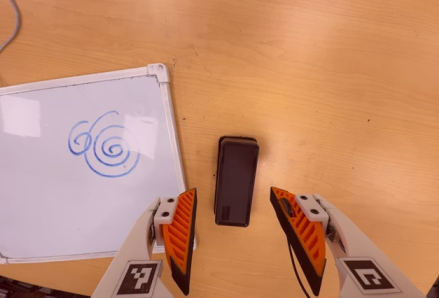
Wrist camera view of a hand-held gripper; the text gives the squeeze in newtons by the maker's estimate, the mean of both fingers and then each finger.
{"total": 0.0}